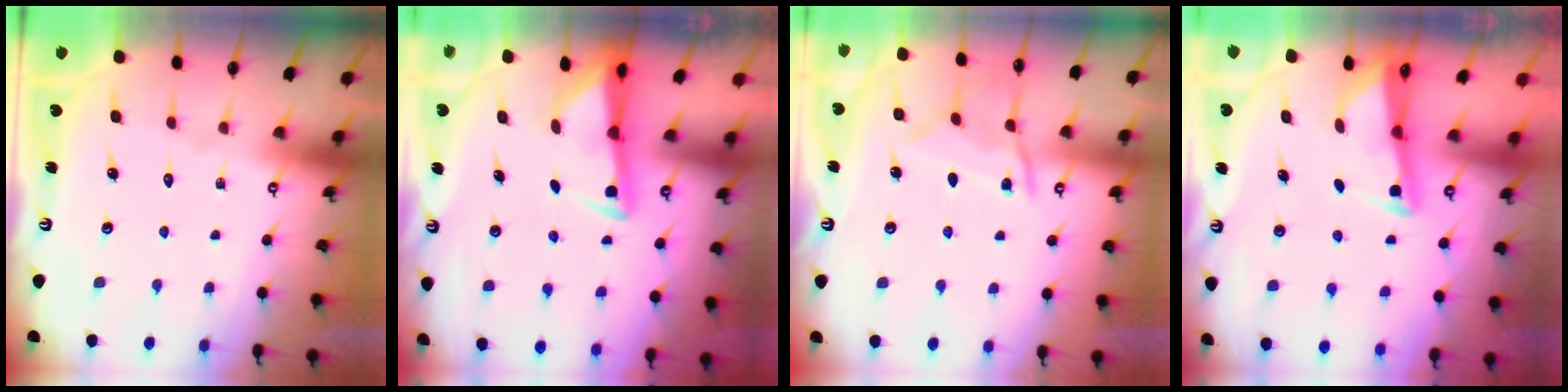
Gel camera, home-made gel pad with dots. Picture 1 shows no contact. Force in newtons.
{"total": 2.8, "press": 2.8, "slide": 0.5}
{"total": 9.6, "press": 9.6, "slide": 0.9}
{"total": 2.7, "press": 2.7, "slide": 0.3}